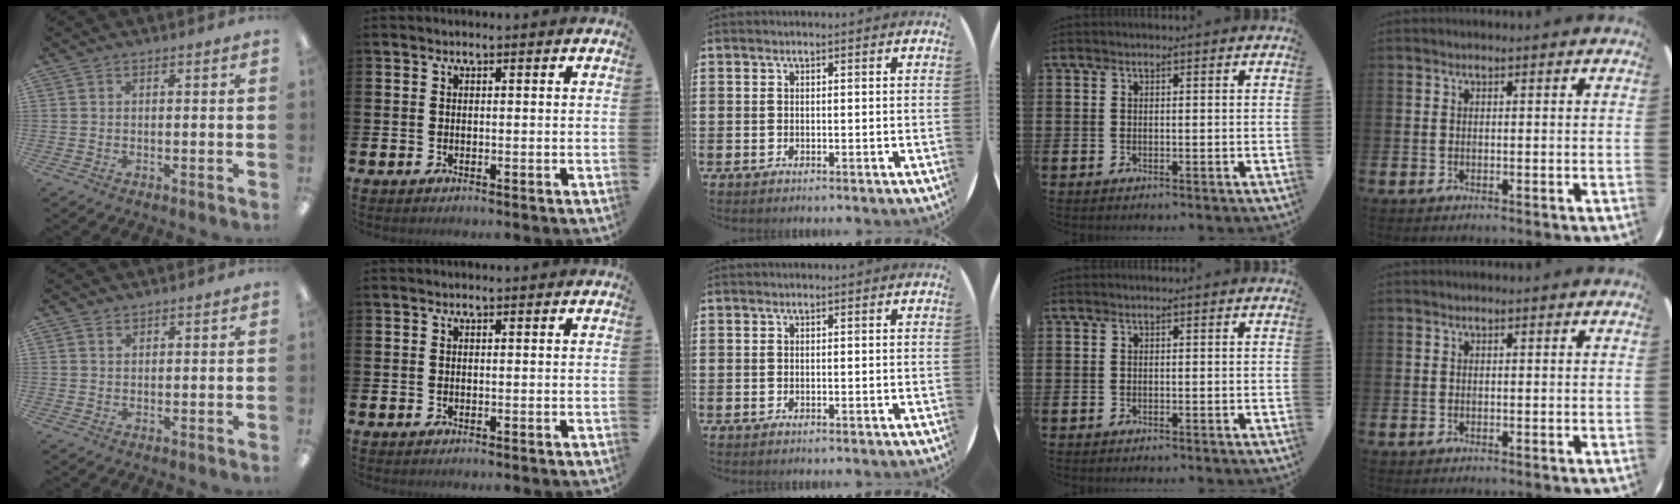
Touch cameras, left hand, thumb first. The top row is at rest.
{"thumb": {"total": 1.1, "force": [1.0, 0.4, 0.2], "torque": [-0.004, 0.000, 0.020]}}